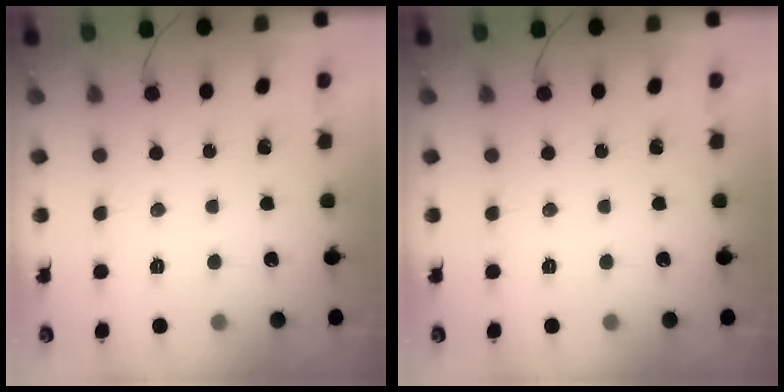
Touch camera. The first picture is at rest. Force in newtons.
{"total": 0.0}